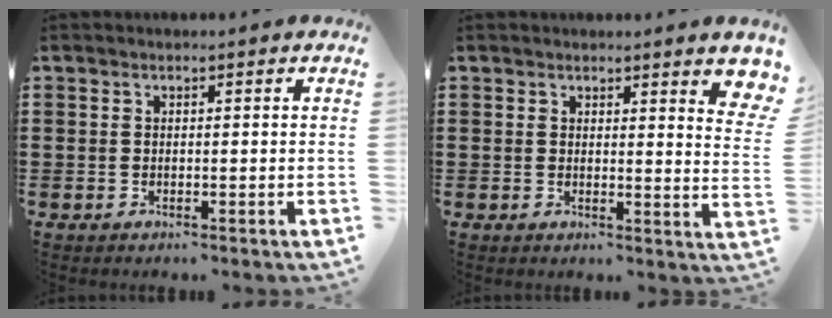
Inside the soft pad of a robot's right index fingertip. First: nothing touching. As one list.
[{"total": 2.9, "force": [2.4, 0.3, 1.6], "torque": [-0.026, -0.008, 0.039]}]